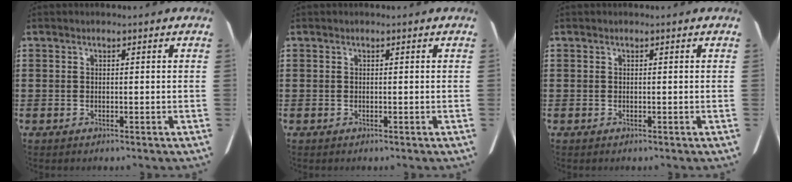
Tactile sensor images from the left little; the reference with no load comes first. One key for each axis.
{"total": 0.0}
{"total": 0.0}